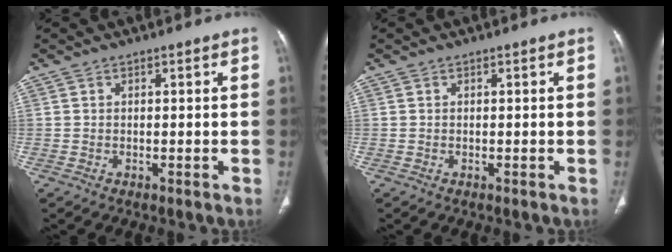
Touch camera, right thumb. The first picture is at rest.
{"total": 0.0}